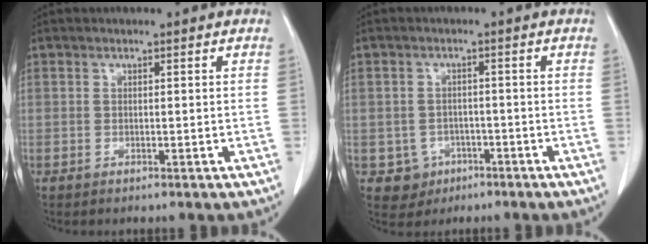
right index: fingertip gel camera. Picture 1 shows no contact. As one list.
[{"total": 3.8, "force": [-1.7, 3.4, 0.2], "torque": [0.002, 0.012, -0.020]}]